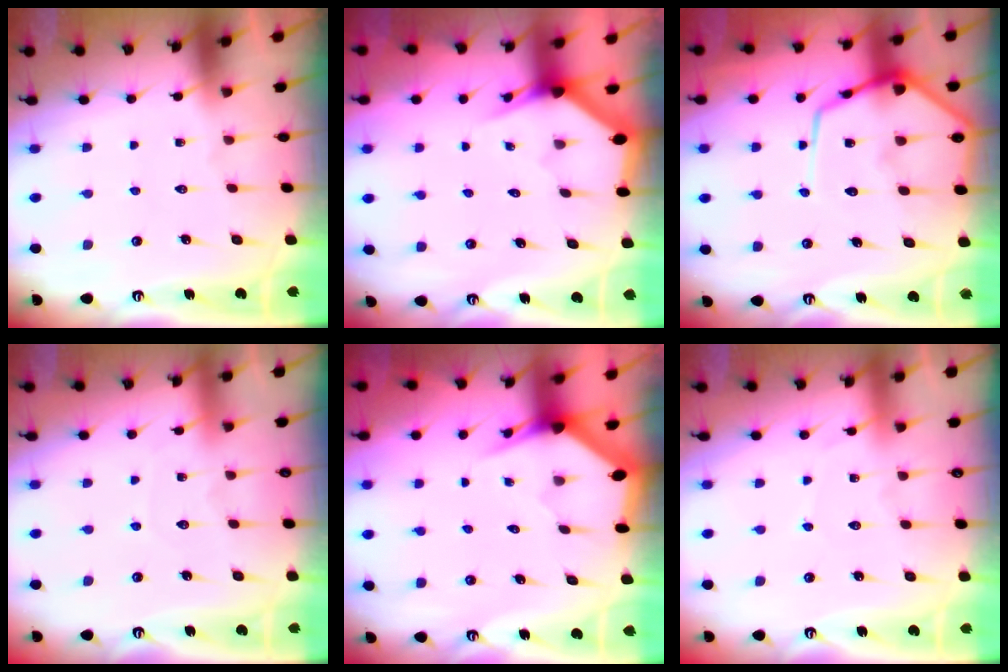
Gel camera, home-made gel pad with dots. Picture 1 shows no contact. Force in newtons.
{"total": 2.6, "press": 2.6, "slide": 0.1}
{"total": 12.2, "press": 12.1, "slide": 1.3}
{"total": 4.4, "press": 4.4, "slide": 0.5}
{"total": 3.1, "press": 3.1, "slide": 0.0}
{"total": 2.9, "press": 2.8, "slide": 0.4}